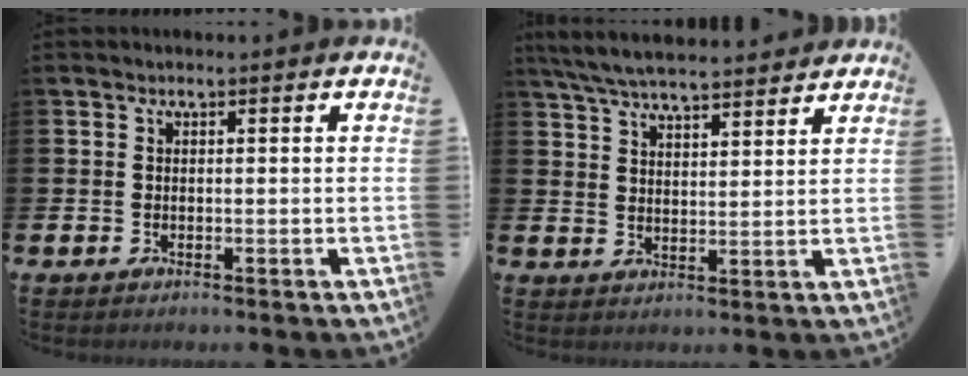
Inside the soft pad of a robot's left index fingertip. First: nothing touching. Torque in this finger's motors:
{"motor_torque": [1.08, -1.06, 0.23, 0.21]}